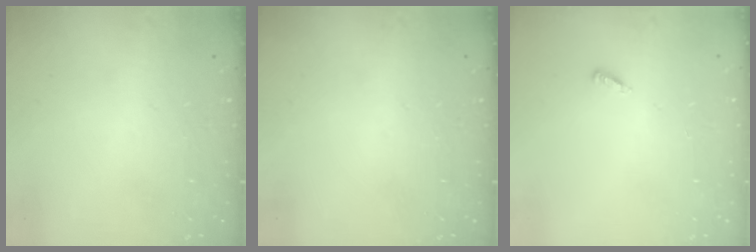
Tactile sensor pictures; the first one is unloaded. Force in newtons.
{"total": 0.0}
{"total": 3.2, "press": 3.2, "slide": 0.5}